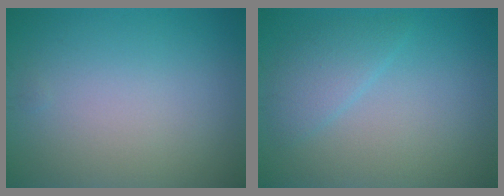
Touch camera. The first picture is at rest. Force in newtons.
{"total": 2.3, "press": 2.3, "slide": 0.3}